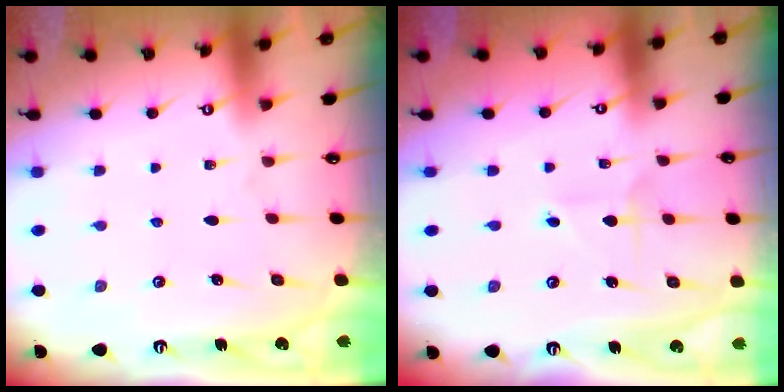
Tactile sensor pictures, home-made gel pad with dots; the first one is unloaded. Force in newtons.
{"total": 2.7, "press": 2.7, "slide": 0.2}